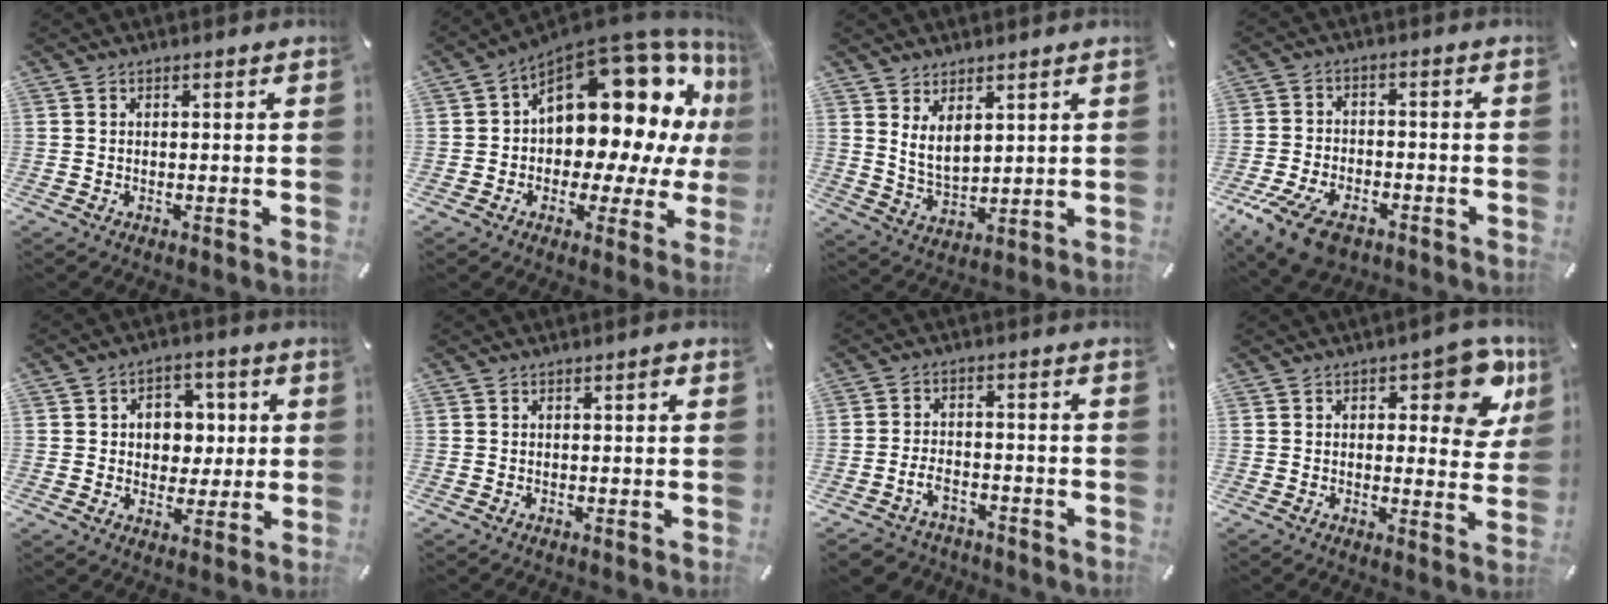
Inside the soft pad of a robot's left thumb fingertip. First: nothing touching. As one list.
[{"total": 20.3, "force": [8.3, 11.8, 14.4], "torque": [-0.193, -0.081, 0.142]}, {"total": 6.1, "force": [3.6, 3.4, 3.5], "torque": [-0.078, -0.017, 0.065]}, {"total": 10.2, "force": [-6.3, 5.5, 5.9], "torque": [-0.125, 0.026, -0.115]}, {"total": 7.9, "force": [1.0, 7.0, 3.5], "torque": [-0.039, 0.000, 0.015]}, {"total": 1.0, "force": [0.3, 0.3, 1.0], "torque": [-0.018, 0.004, 0.003]}, {"total": 5.2, "force": [-3.0, 3.4, 2.5], "torque": [-0.060, 0.011, -0.059]}, {"total": 11.3, "force": [5.3, 5.0, 8.6], "torque": [-0.099, -0.025, 0.085]}]